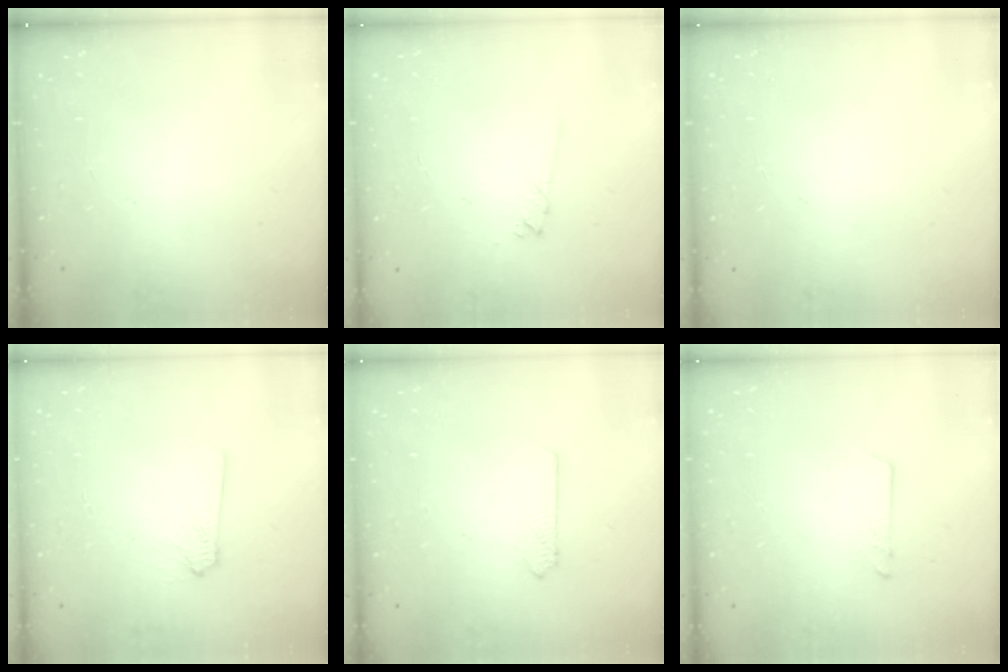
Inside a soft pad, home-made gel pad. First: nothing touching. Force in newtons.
{"total": 3.2, "press": 3.2, "slide": 0.3}
{"total": 0.0}
{"total": 2.9, "press": 2.9, "slide": 0.4}
{"total": 2.1, "press": 2.1, "slide": 0.2}
{"total": 3.5, "press": 3.4, "slide": 0.5}